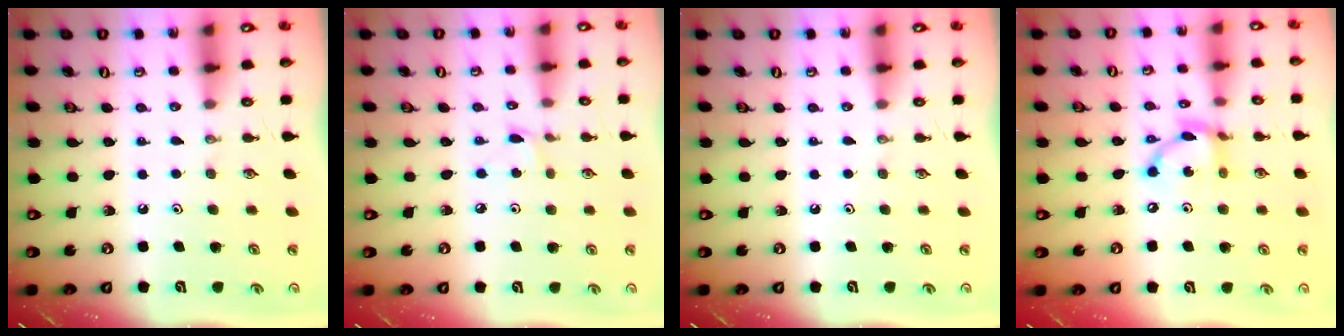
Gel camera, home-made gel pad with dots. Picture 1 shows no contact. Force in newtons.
{"total": 3.0, "press": 2.9, "slide": 0.4}
{"total": 0.0}
{"total": 11.0, "press": 11.0, "slide": 0.7}